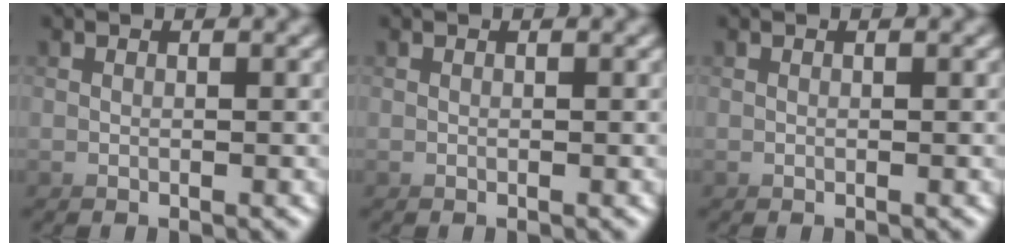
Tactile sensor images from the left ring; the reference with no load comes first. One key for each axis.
{"total": 0.0}
{"total": 4.4, "fx": 1.2, "fy": -3.1, "fz": -2.9, "tx": 0.049, "ty": 0.021, "tz": 0.009}